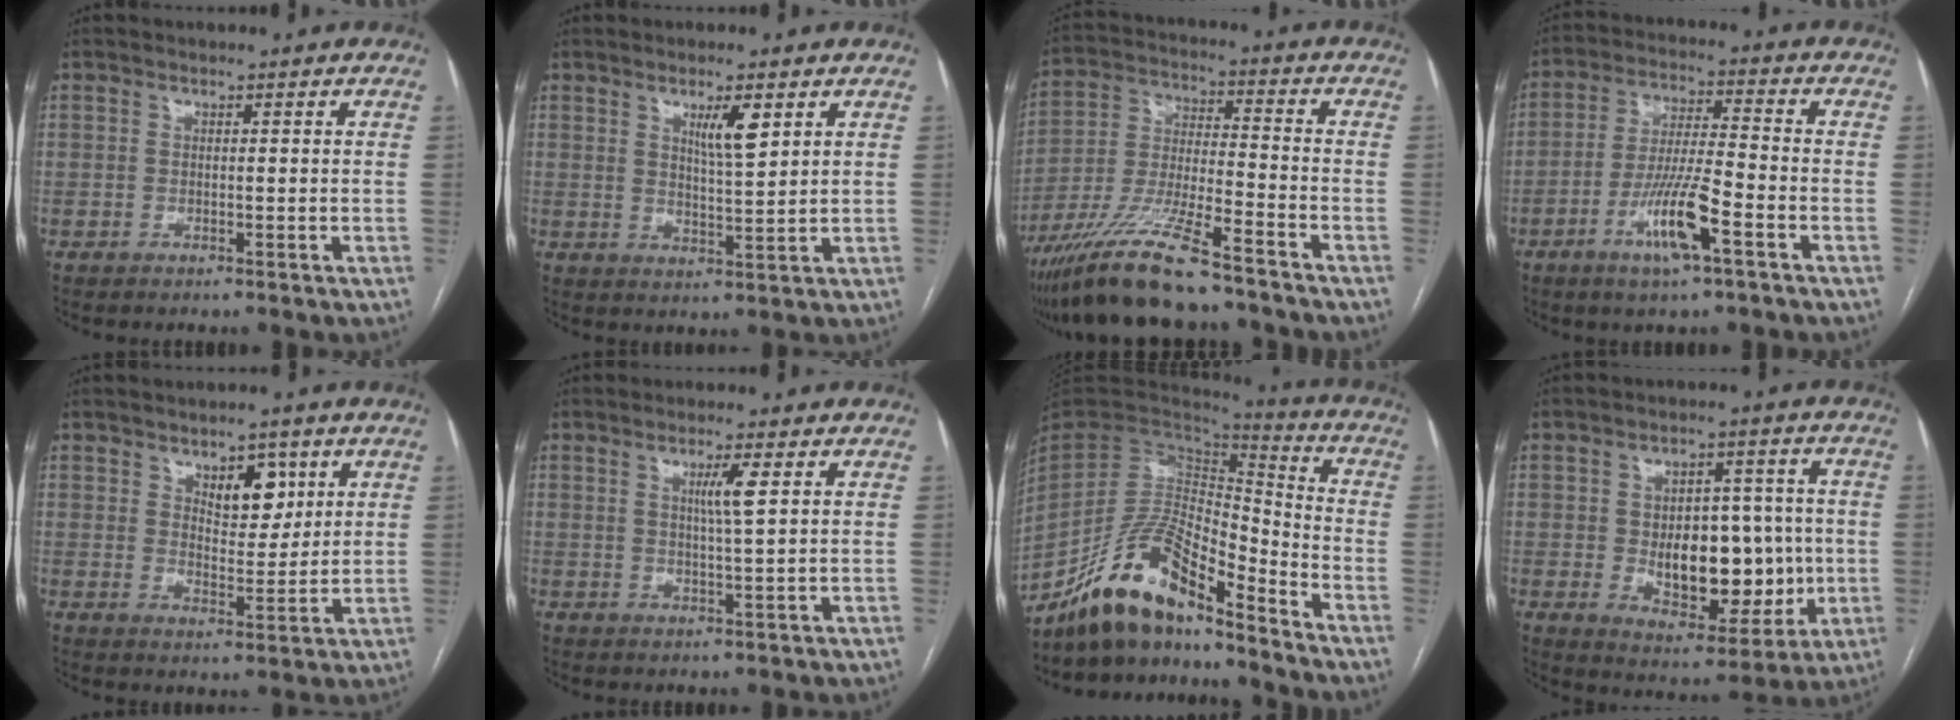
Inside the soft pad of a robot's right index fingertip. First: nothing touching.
{"total": 4.8, "force": [2.4, 0.6, 4.1], "torque": [-0.072, -0.004, 0.044]}
{"total": 15.0, "force": [-11.6, 1.3, 9.4], "torque": [-0.194, -0.025, -0.212]}
{"total": 10.1, "force": [-4.7, 0.9, 8.8], "torque": [-0.170, -0.006, -0.087]}
{"total": 6.5, "force": [3.2, 3.3, 4.6], "torque": [-0.066, 0.001, 0.053]}
{"total": 3.6, "force": [1.2, -0.3, 3.4], "torque": [-0.061, -0.004, 0.020]}
{"total": 14.8, "force": [-12.2, 3.5, 7.7], "torque": [-0.143, 0.023, -0.226]}
{"total": 13.9, "force": [-0.9, 7.8, 11.5], "torque": [-0.164, 0.012, 0.003]}